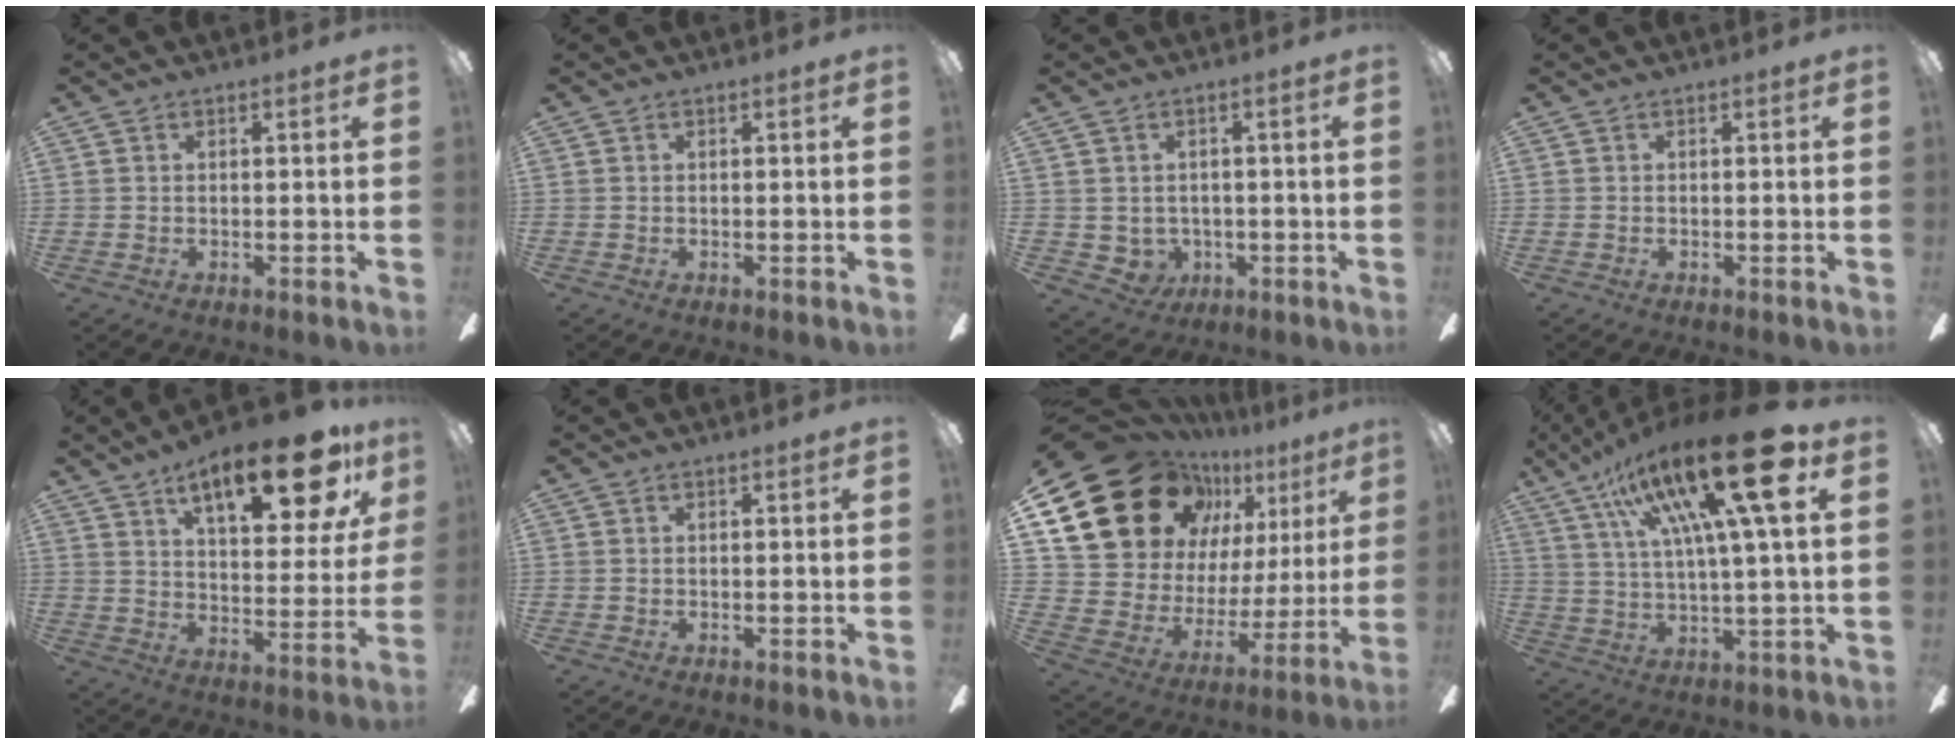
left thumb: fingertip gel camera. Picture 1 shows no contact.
{"total": 0.0}
{"total": 3.2, "force": [0.8, 3.0, 0.8], "torque": [-0.033, -0.004, 0.014]}
{"total": 0.0}
{"total": 20.7, "force": [12.9, 7.4, 14.4], "torque": [-0.203, -0.068, 0.203]}
{"total": 0.0}
{"total": 24.2, "force": [14.4, 15.9, 11.2], "torque": [-0.183, -0.094, 0.284]}
{"total": 25.0, "force": [11.7, 5.0, 21.5], "torque": [-0.379, -0.055, 0.173]}